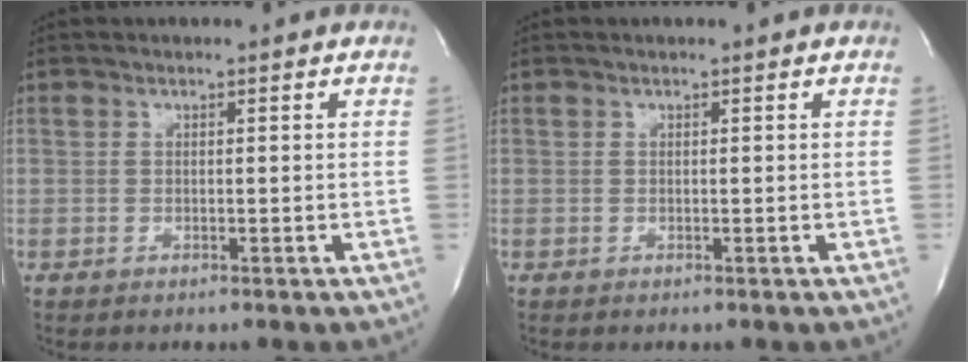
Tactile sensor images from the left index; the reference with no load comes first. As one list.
[{"total": 0.0}]